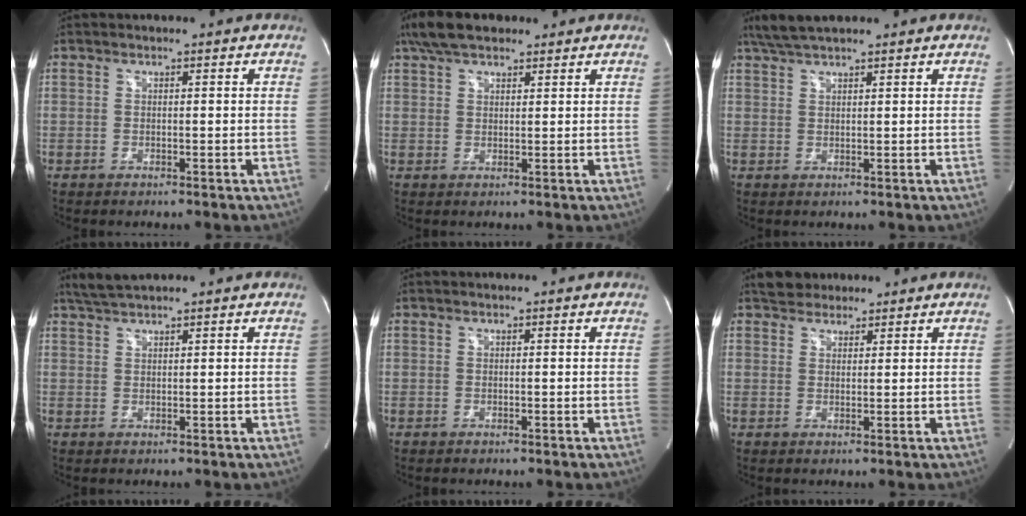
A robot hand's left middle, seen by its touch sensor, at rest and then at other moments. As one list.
[{"total": 7.1, "force": [5.5, 2.7, 3.6], "torque": [-0.075, 0.029, 0.101]}, {"total": 4.9, "force": [4.1, 0.5, 2.6], "torque": [-0.055, 0.023, 0.079]}, {"total": 3.2, "force": [2.9, -0.1, 1.3], "torque": [-0.031, 0.015, 0.059]}, {"total": 0.0}, {"total": 3.9, "force": [3.2, 2.0, 0.8], "torque": [-0.014, 0.021, 0.054]}]